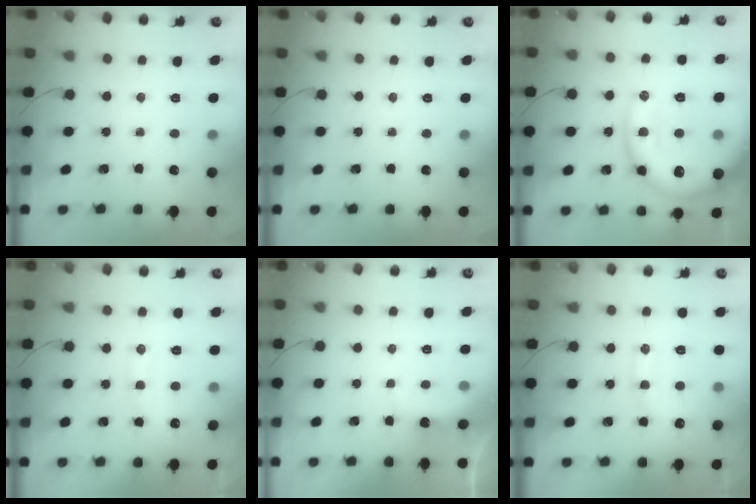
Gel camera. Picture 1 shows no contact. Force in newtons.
{"total": 0.0}
{"total": 23.6, "press": 23.5, "slide": 2.8}
{"total": 11.3, "press": 11.3, "slide": 1.2}
{"total": 4.8, "press": 4.7, "slide": 0.6}
{"total": 12.9, "press": 12.9, "slide": 1.0}